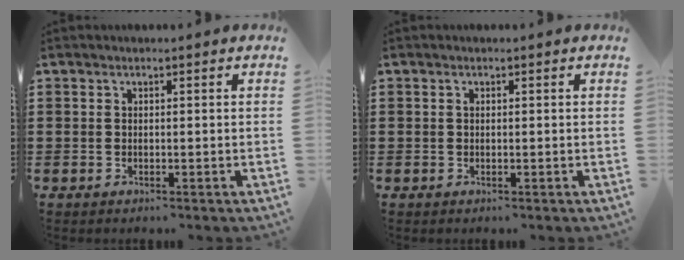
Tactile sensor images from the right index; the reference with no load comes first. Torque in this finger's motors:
{"motor_torque": [0.41, 0.27, 0.09, 0.02]}